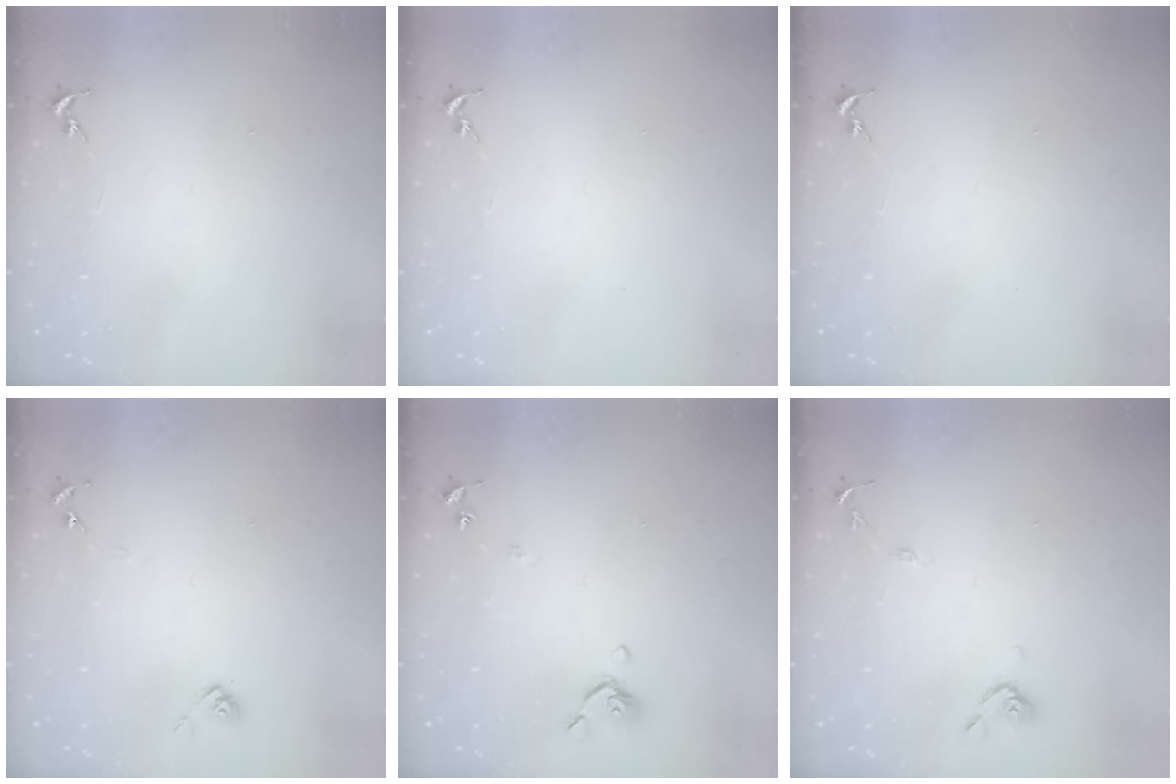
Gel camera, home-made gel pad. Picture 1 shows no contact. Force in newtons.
{"total": 0.0}
{"total": 0.0}
{"total": 6.2, "press": 6.2, "slide": 0.5}
{"total": 6.7, "press": 6.6, "slide": 1.0}
{"total": 8.6, "press": 8.6, "slide": 0.7}